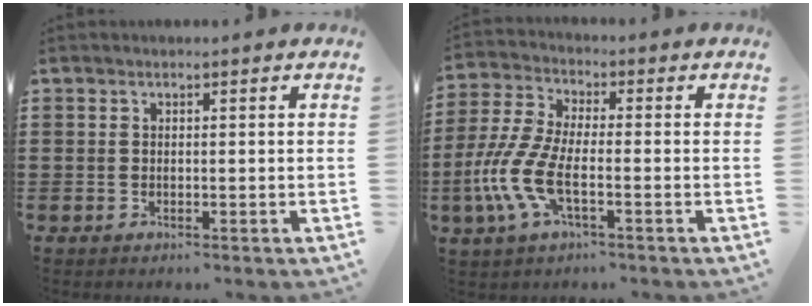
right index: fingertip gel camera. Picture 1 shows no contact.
{"total": 8.5, "force": [-3.1, 3.3, 7.2], "torque": [-0.193, -0.020, -0.067]}